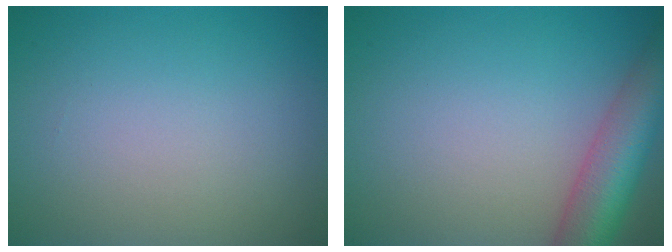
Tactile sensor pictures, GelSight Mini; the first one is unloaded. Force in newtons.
{"total": 7.2, "press": 7.2, "slide": 0.4}